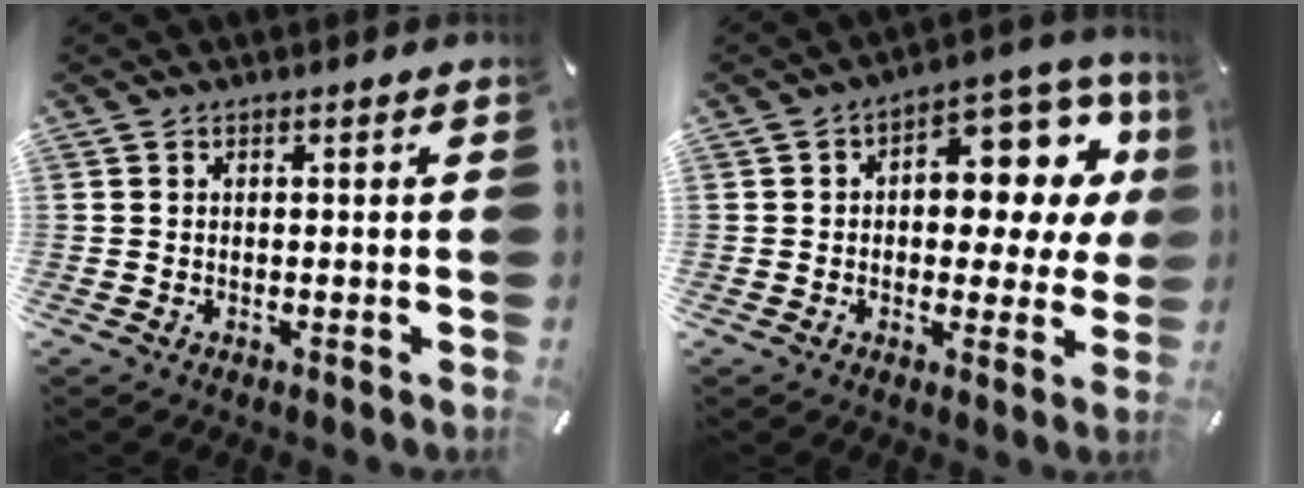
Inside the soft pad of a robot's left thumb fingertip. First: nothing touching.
{"total": 12.6, "force": [3.6, 7.6, 9.4], "torque": [-0.103, -0.035, 0.058]}